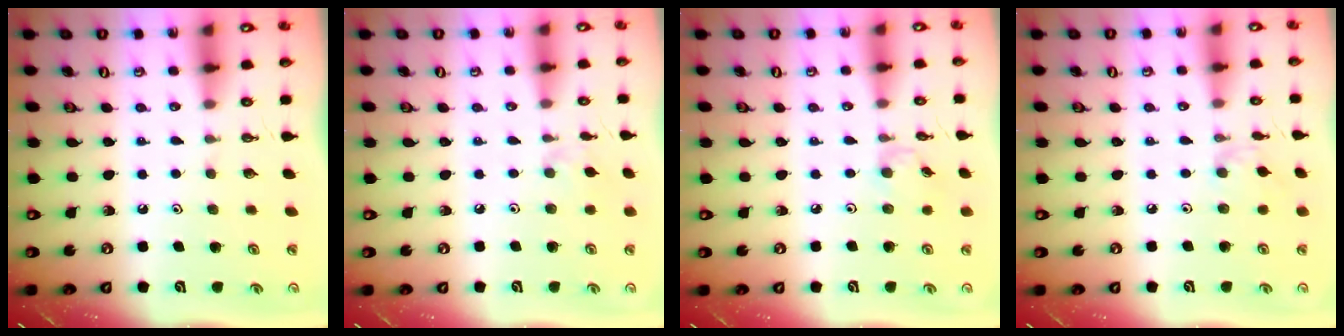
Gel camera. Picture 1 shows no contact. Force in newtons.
{"total": 2.4, "press": 2.4, "slide": 0.4}
{"total": 1.8, "press": 1.8, "slide": 0.4}
{"total": 2.8, "press": 2.8, "slide": 0.5}